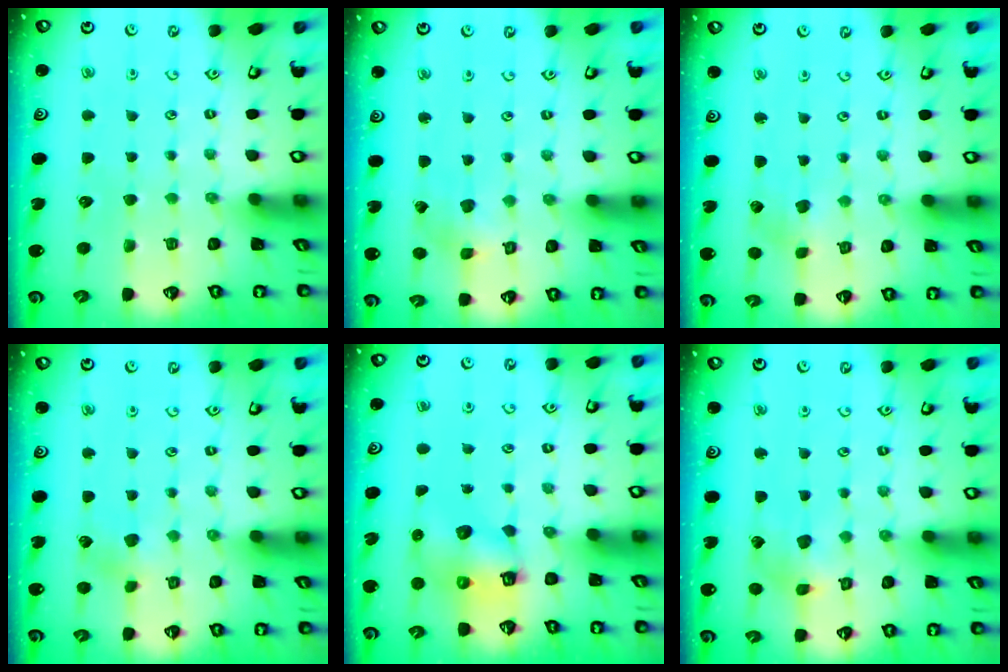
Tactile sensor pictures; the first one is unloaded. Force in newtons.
{"total": 2.3, "press": 2.3, "slide": 0.1}
{"total": 2.3, "press": 2.3, "slide": 0.3}
{"total": 3.5, "press": 3.5, "slide": 0.6}
{"total": 7.5, "press": 7.5, "slide": 0.9}
{"total": 6.5, "press": 6.5, "slide": 0.6}